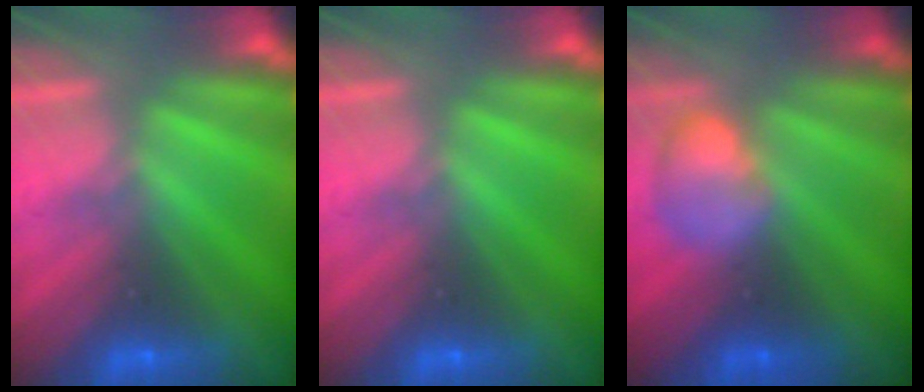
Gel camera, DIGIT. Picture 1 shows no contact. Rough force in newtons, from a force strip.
{"total": 0.0}
{"total": 2.4}